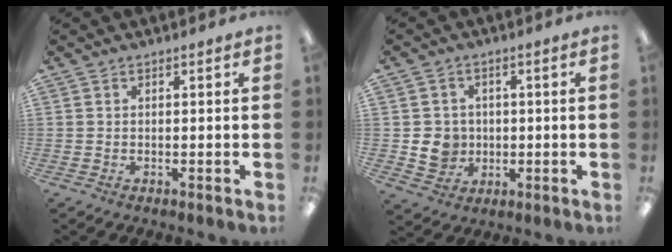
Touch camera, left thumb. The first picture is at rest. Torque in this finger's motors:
{"motor_torque": [-0.02, 0.03, 0.02, -0.01, 0.00]}